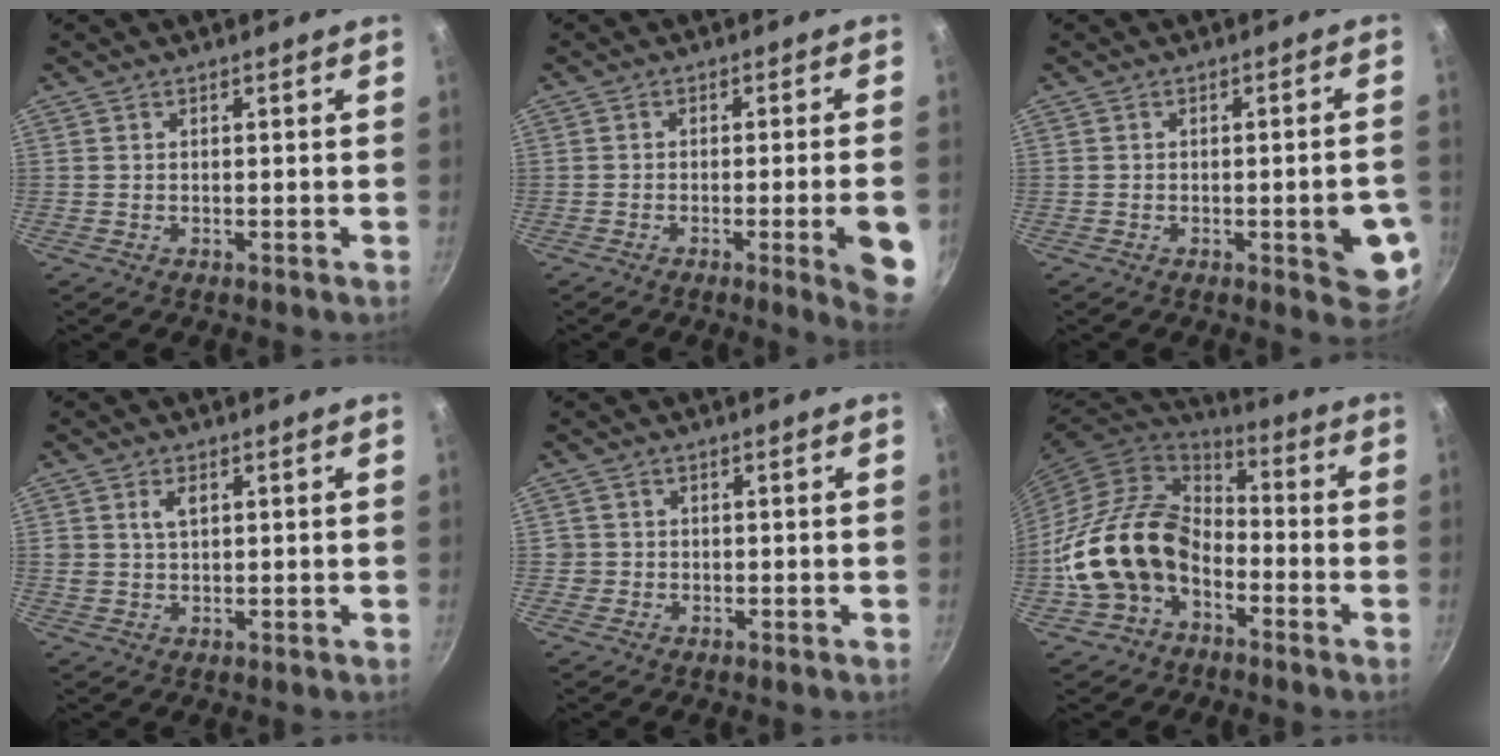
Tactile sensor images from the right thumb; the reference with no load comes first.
{"total": 9.3, "force": [-3.0, 1.0, 8.7], "torque": [-0.093, 0.012, -0.036]}
{"total": 8.8, "force": [-2.1, 2.7, 8.1], "torque": [-0.077, 0.006, -0.023]}
{"total": 3.0, "force": [1.1, 1.8, 2.1], "torque": [-0.029, 0.000, 0.021]}
{"total": 1.7, "force": [-0.3, 1.7, 0.2], "torque": [0.004, 0.007, -0.003]}
{"total": 17.5, "force": [-5.3, 12.7, 10.8], "torque": [-0.177, 0.057, -0.113]}